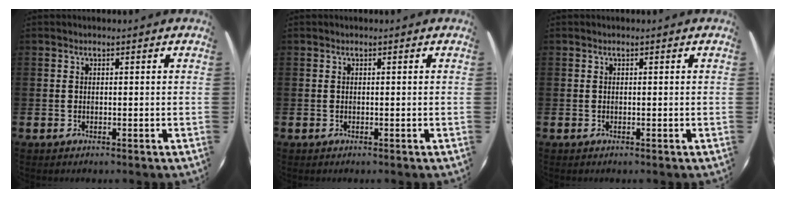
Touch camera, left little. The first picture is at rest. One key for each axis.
{"total": 0.0}
{"total": 0.0}